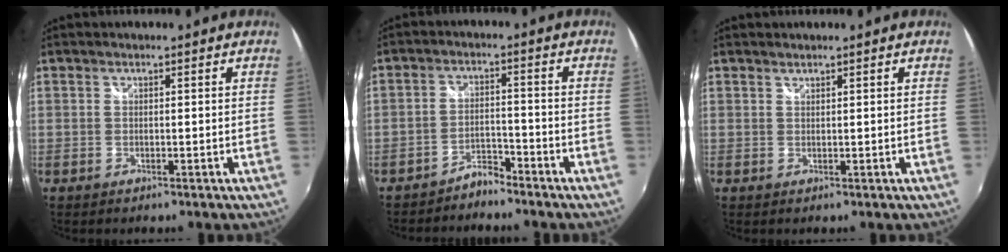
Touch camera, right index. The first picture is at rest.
{"total": 3.8, "force": [-3.6, 0.8, 0.7], "torque": [-0.020, 0.005, -0.064]}
{"total": 0.5, "force": [0.5, 0.0, 0.0], "torque": [0.001, 0.001, 0.011]}